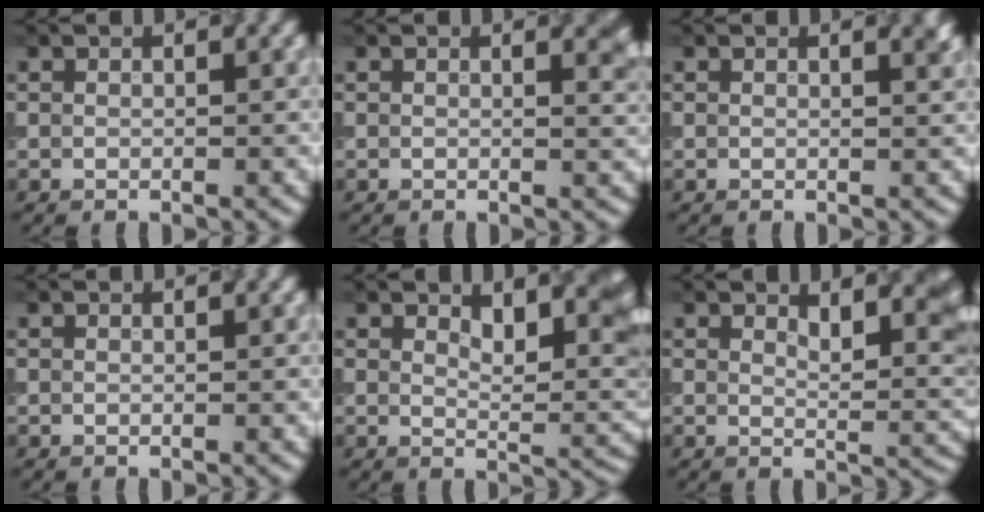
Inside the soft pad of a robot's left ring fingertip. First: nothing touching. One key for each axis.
{"total": 1.7, "fx": 1.0, "fy": 0.5, "fz": 1.2, "tx": -0.006, "ty": -0.002, "tz": 0.013}
{"total": 1.1, "fx": 0.7, "fy": 0.3, "fz": 0.7, "tx": -0.005, "ty": 0.000, "tz": 0.010}
{"total": 0.0}
{"total": 5.4, "fx": 2.5, "fy": 2.0, "fz": 4.4, "tx": -0.052, "ty": -0.004, "tz": 0.040}
{"total": 4.8, "fx": 2.4, "fy": 1.6, "fz": 3.9, "tx": -0.045, "ty": -0.003, "tz": 0.037}